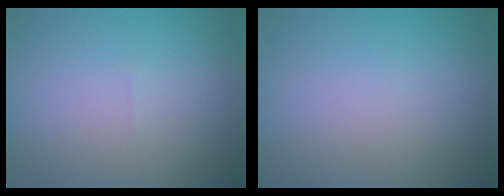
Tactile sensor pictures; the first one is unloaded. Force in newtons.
{"total": 0.0}